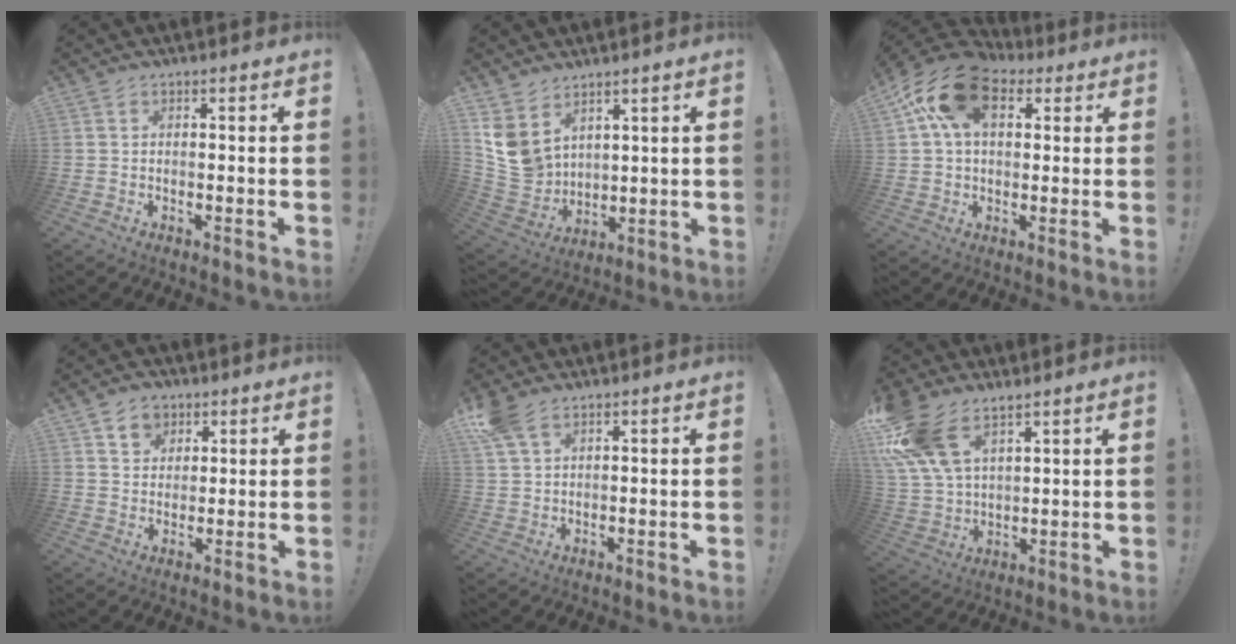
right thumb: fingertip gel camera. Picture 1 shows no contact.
{"total": 10.5, "force": [5.8, 7.8, 4.0], "torque": [-0.101, -0.042, 0.119]}
{"total": 17.0, "force": [6.8, 10.9, 11.2], "torque": [-0.209, -0.007, 0.122]}
{"total": 7.2, "force": [3.8, 5.9, 1.3], "torque": [-0.016, -0.023, 0.073]}
{"total": 7.4, "force": [4.4, 4.4, 4.0], "torque": [-0.076, -0.008, 0.091]}
{"total": 15.5, "force": [10.1, 8.1, 8.5], "torque": [-0.184, -0.050, 0.193]}